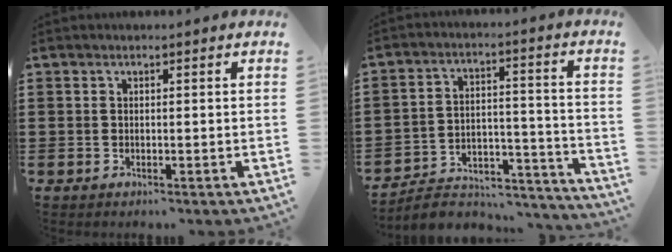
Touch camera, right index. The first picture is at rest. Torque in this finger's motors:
{"motor_torque": [-1.71, 0.42, -0.28, -0.21]}